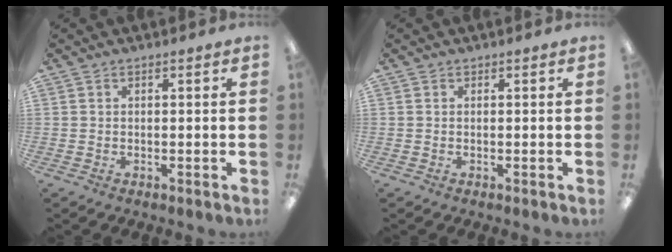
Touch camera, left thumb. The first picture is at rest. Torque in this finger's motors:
{"motor_torque": [-0.02, 0.02, -0.03, 0.02, 0.00]}